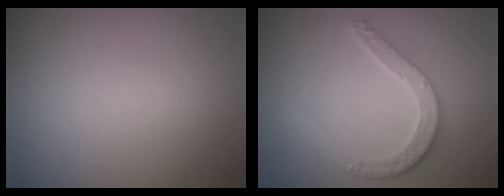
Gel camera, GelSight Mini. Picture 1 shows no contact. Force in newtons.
{"total": 3.8, "press": 3.0, "slide": 2.3}